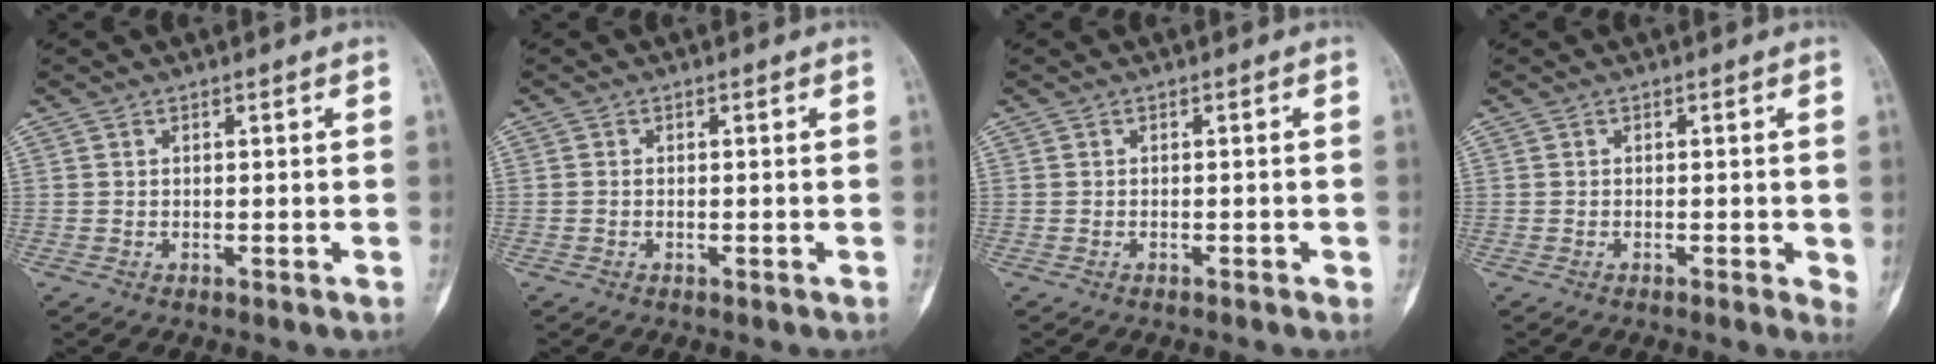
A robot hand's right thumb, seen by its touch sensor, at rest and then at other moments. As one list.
[{"total": 0.0}, {"total": 0.9, "force": [-0.3, 0.4, 0.7], "torque": [-0.011, 0.005, -0.005]}, {"total": 2.4, "force": [-0.2, 0.9, 2.2], "torque": [-0.023, -0.005, -0.005]}]